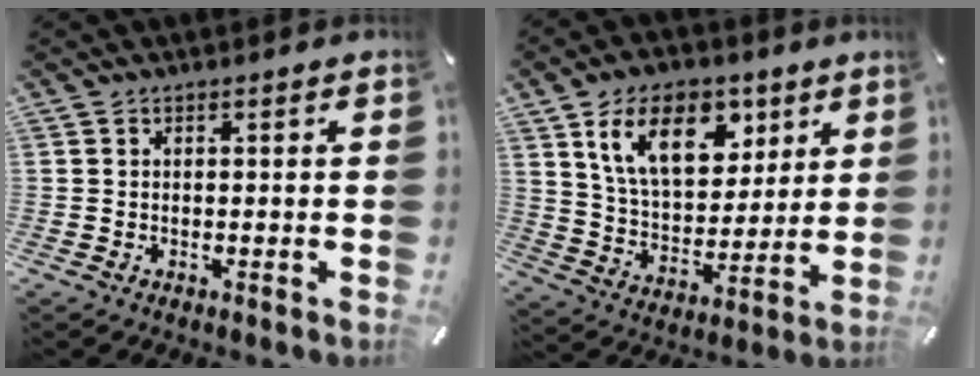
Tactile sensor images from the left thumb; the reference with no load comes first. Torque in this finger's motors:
{"motor_torque": [0.66, 0.73, 1.45, -1.32, 0.17]}